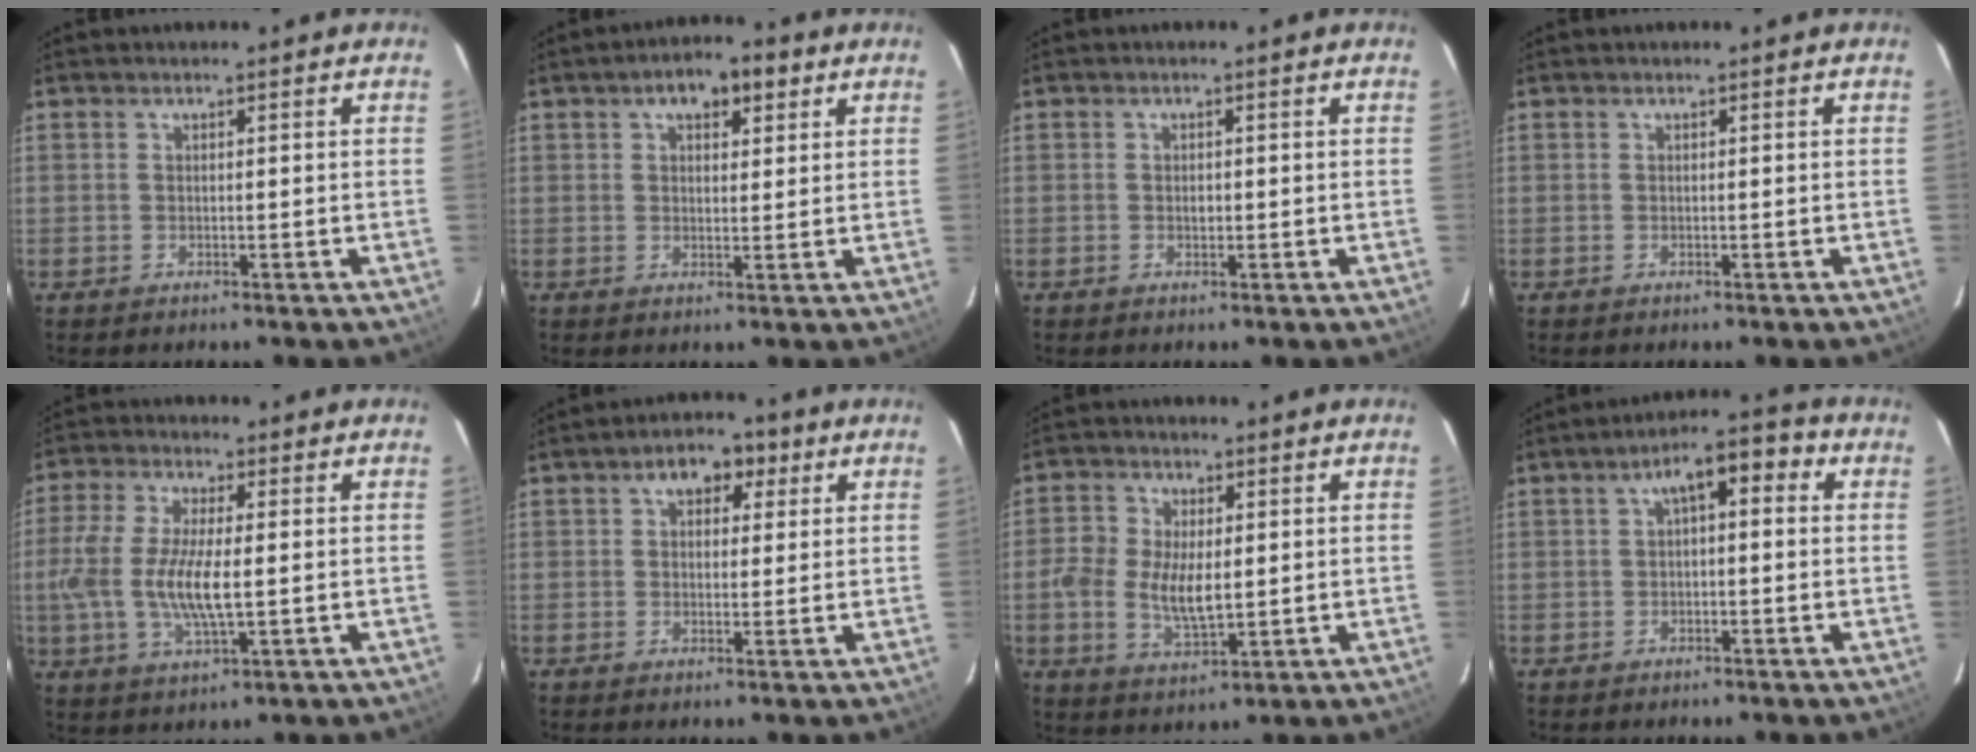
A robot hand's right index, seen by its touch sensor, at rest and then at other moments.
{"total": 6.5, "force": [3.2, 3.3, 4.5], "torque": [-0.071, 0.023, 0.048]}
{"total": 0.9, "force": [-0.1, 0.8, 0.5], "torque": [-0.007, 0.002, -0.002]}
{"total": 0.0}
{"total": 10.9, "force": [-0.8, 3.4, 10.3], "torque": [-0.217, -0.004, -0.018]}
{"total": 6.2, "force": [2.6, 4.2, 3.7], "torque": [-0.055, 0.021, 0.036]}
{"total": 8.3, "force": [-0.4, 4.6, 6.8], "torque": [-0.143, -0.002, -0.009]}
{"total": 7.0, "force": [1.4, 3.2, 6.0], "torque": [-0.101, 0.034, 0.022]}